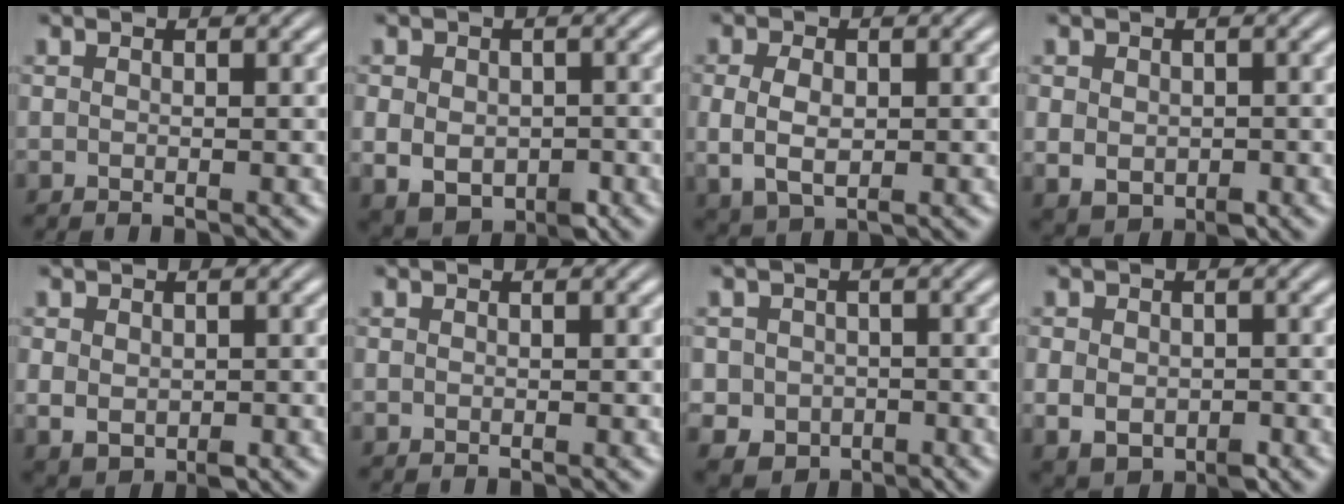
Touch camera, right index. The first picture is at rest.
{"total": 6.2, "force": [-2.1, 4.7, 3.5], "torque": [-0.078, -0.039, -0.013]}
{"total": 4.6, "force": [-0.1, 3.3, 3.1], "torque": [-0.071, -0.013, 0.010]}
{"total": 3.7, "force": [-0.8, 2.9, 2.2], "torque": [-0.055, -0.029, 0.006]}
{"total": 2.9, "force": [-0.3, 2.2, 1.9], "torque": [-0.045, -0.020, 0.012]}
{"total": 0.0}
{"total": 7.3, "force": [-2.7, 6.5, 2.0], "torque": [-0.039, -0.033, -0.041]}
{"total": 4.5, "force": [-1.4, 3.4, 2.6], "torque": [-0.058, -0.029, -0.005]}